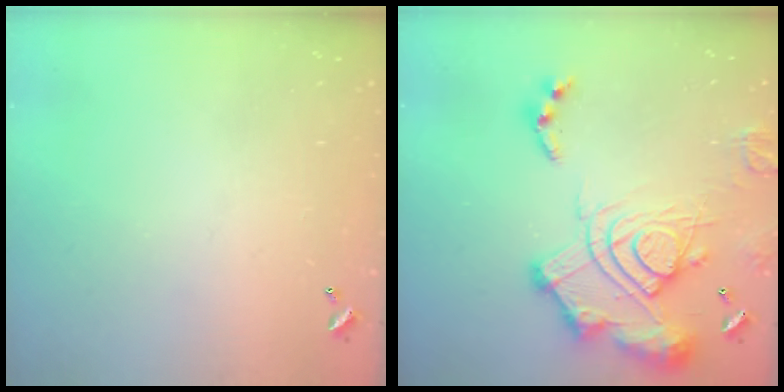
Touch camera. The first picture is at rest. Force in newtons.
{"total": 20.2, "press": 20.0, "slide": 2.4}